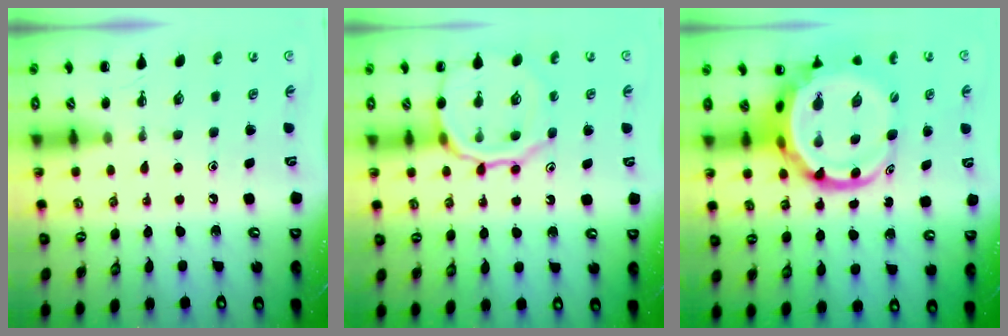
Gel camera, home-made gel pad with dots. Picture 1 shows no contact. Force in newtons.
{"total": 12.1, "press": 12.1, "slide": 1.0}
{"total": 10.1, "press": 9.7, "slide": 2.8}